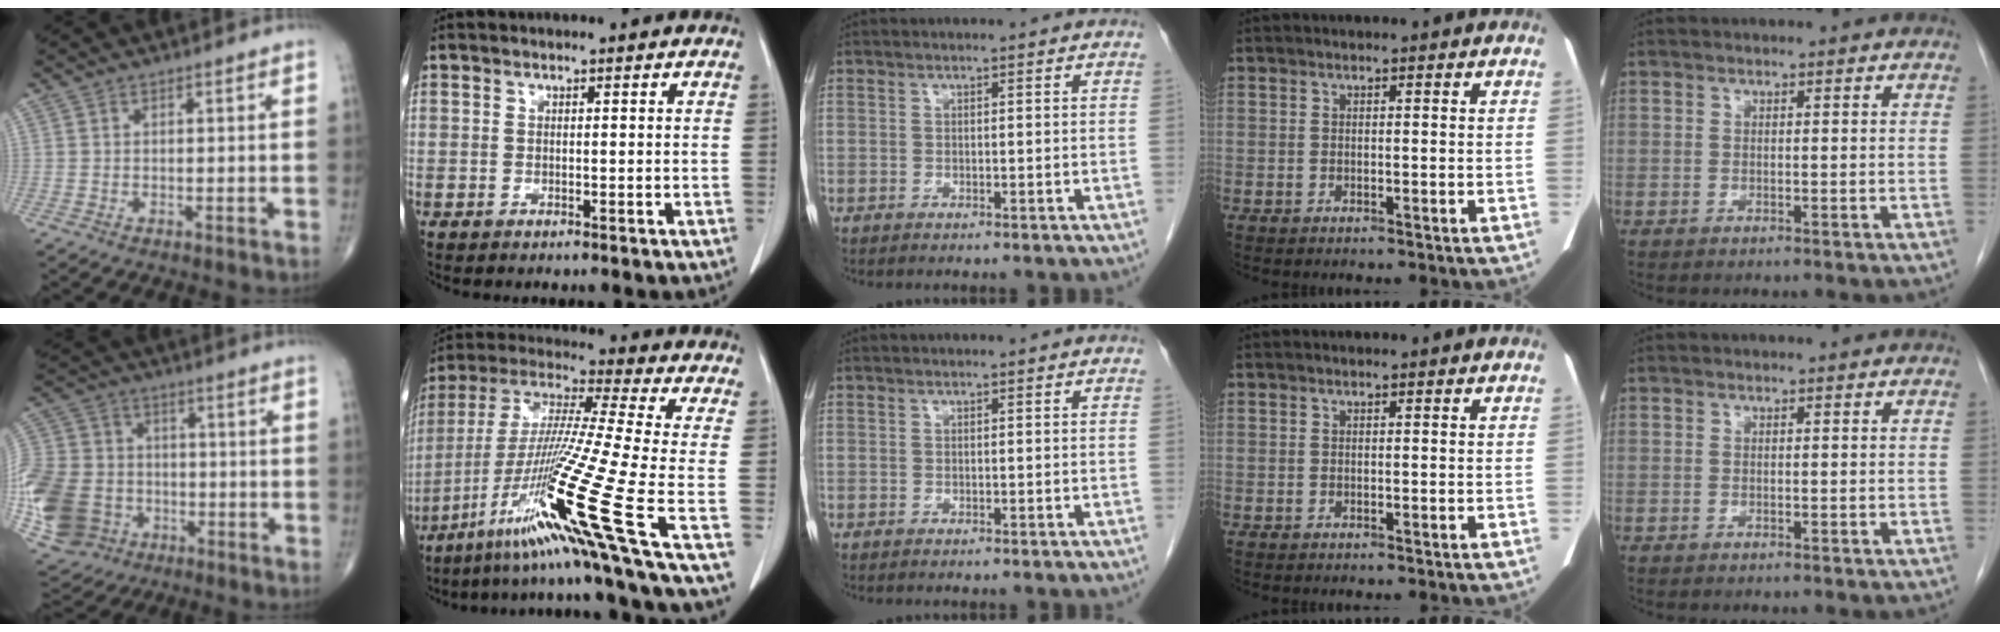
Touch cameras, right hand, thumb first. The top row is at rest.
{"thumb": {"total": 22.0, "force": [-5.9, 17.8, 11.6], "torque": [-0.274, 0.019, -0.102]}, "index": {"total": 20.5, "force": [-10.3, -3.7, 17.4], "torque": [-0.344, -0.038, -0.194]}}